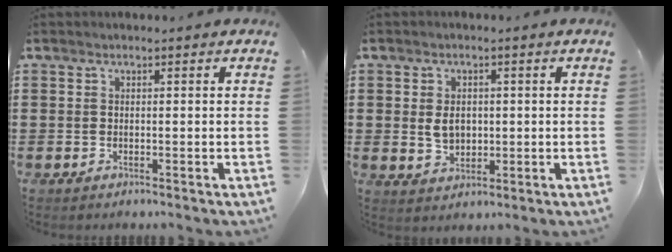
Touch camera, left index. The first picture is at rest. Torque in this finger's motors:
{"motor_torque": [1.07, 1.07, 0.11, 0.06]}